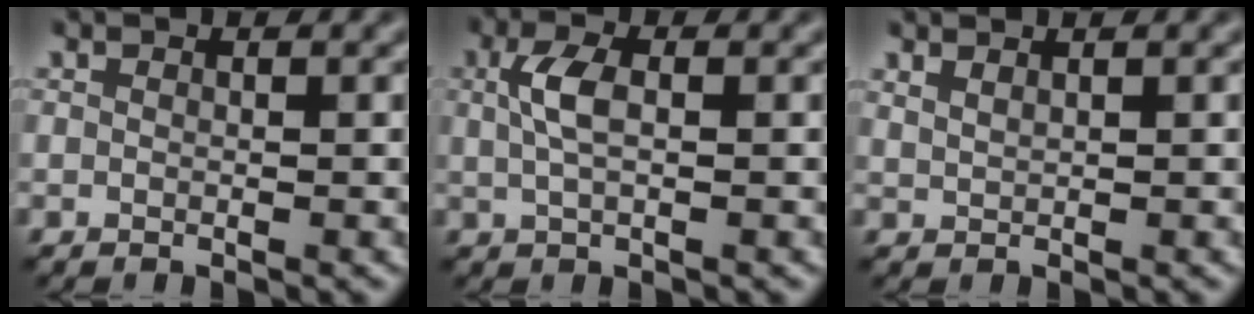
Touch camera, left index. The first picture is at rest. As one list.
[{"total": 2.5, "force": [0.1, 1.1, 2.2], "torque": [-0.053, 0.009, 0.005]}, {"total": 0.9, "force": [0.8, 0.3, 0.3], "torque": [-0.004, 0.003, 0.015]}]